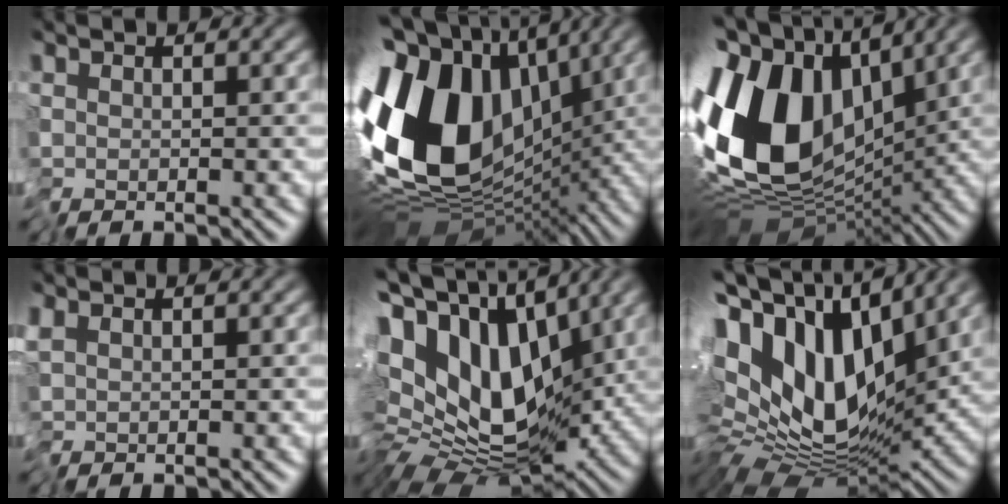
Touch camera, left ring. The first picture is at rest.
{"total": 16.5, "force": [0.4, 11.4, 12.0], "torque": [-0.266, -0.005, 0.014]}
{"total": 15.2, "force": [1.4, 9.7, 11.6], "torque": [-0.243, 0.012, 0.015]}
{"total": 0.7, "force": [0.0, 0.4, 0.6], "torque": [-0.013, 0.000, -0.001]}
{"total": 12.8, "force": [2.5, 7.1, 10.4], "torque": [-0.195, 0.002, 0.048]}
{"total": 14.2, "force": [3.6, 7.4, 11.6], "torque": [-0.219, 0.008, 0.067]}